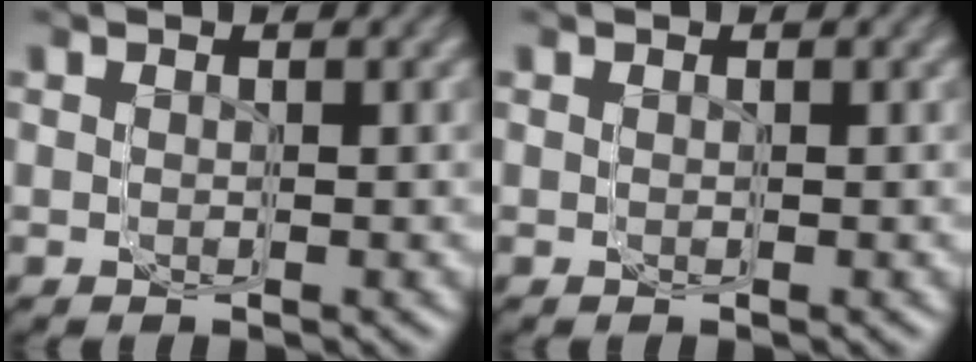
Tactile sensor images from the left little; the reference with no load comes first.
{"total": 0.0}